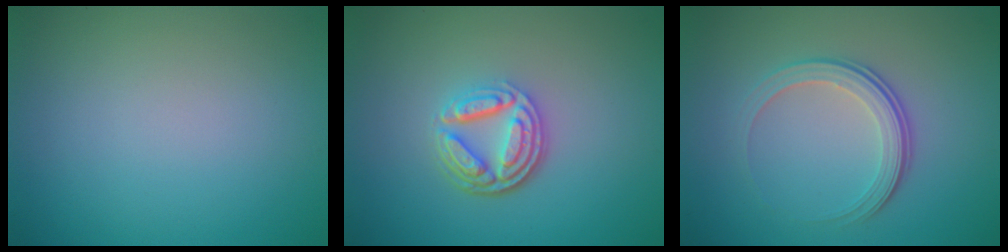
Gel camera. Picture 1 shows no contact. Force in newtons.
{"total": 4.6, "press": 3.5, "slide": 3.1}
{"total": 3.7, "press": 2.6, "slide": 2.6}